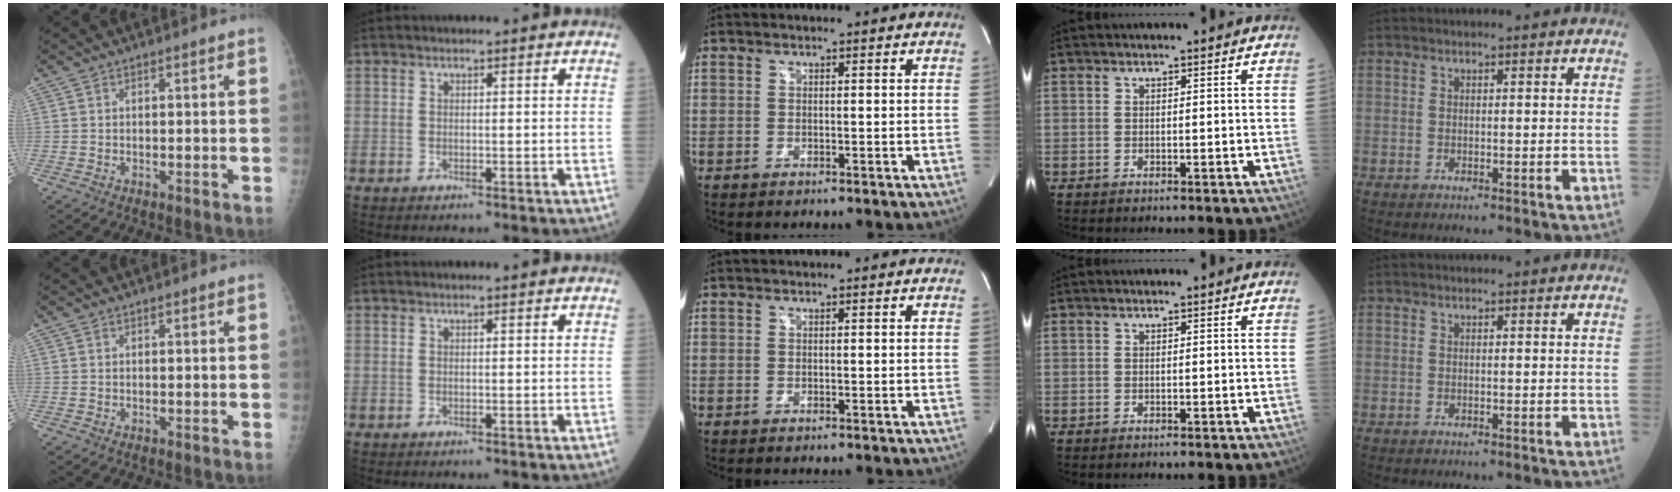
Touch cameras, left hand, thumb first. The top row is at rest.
{}